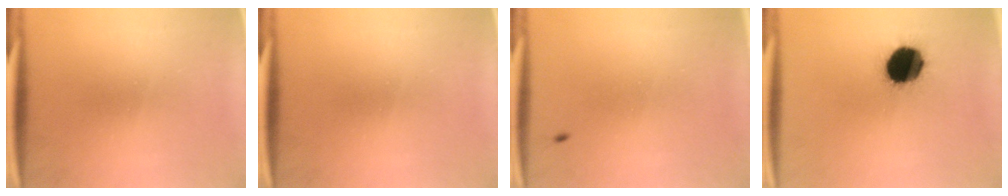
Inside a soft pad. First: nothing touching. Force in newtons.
{"total": 0.0}
{"total": 0.8}
{"total": 14.9}